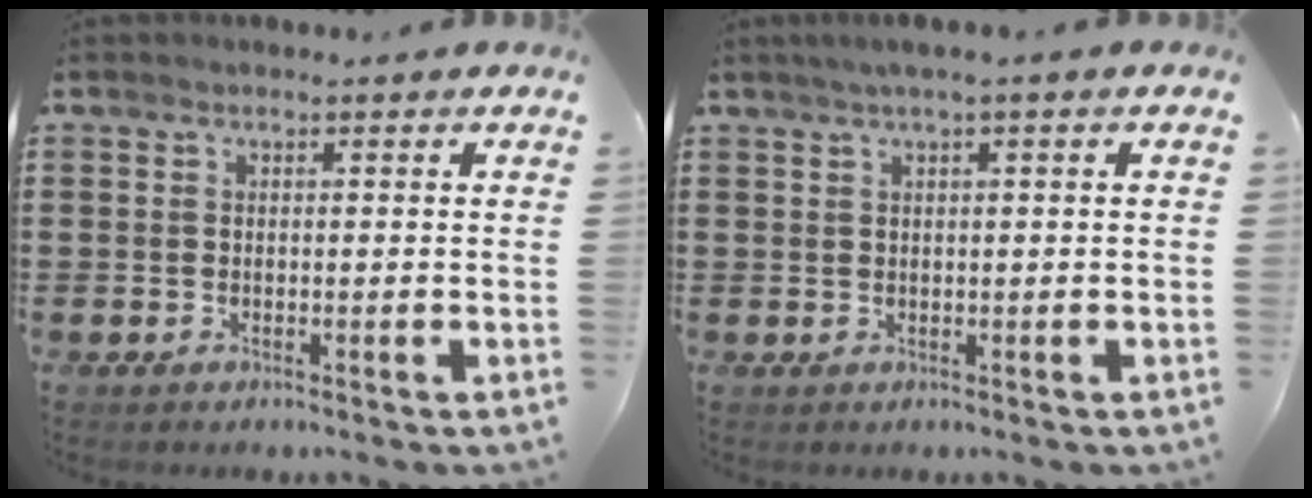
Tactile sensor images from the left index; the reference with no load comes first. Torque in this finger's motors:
{"motor_torque": [0.69, 0.72, 0.43, 0.04]}